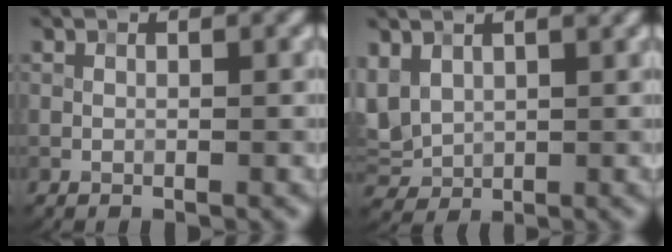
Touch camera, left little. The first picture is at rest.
{"total": 3.8, "force": [1.7, 2.8, 2.1], "torque": [-0.057, 0.003, 0.038]}